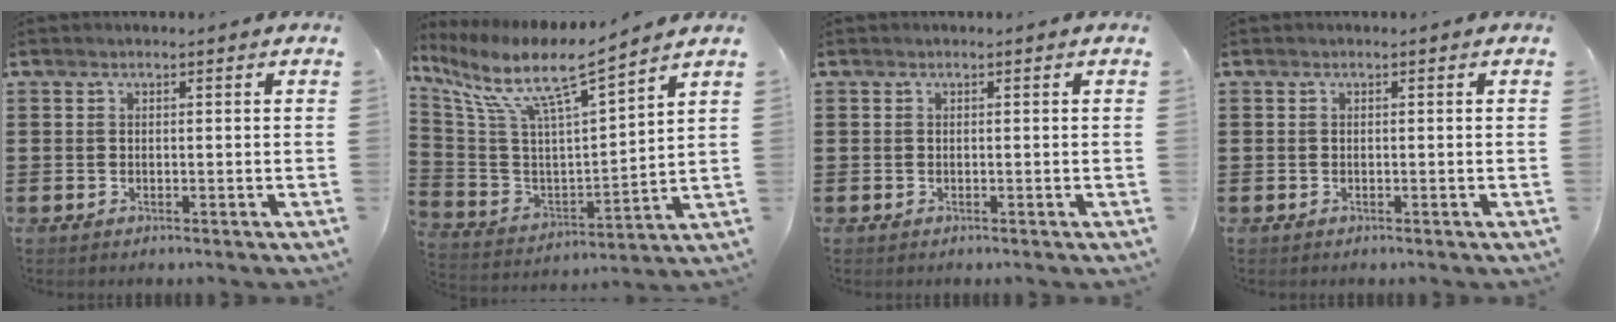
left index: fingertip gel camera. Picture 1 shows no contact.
{"total": 10.3, "force": [7.4, 1.1, 7.1], "torque": [-0.163, -0.051, 0.117]}
{"total": 0.0}
{"total": 0.0}